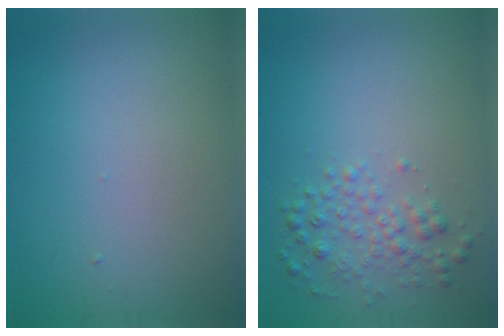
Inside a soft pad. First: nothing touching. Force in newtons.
{"total": 2.4, "press": 2.4, "slide": 0.1}